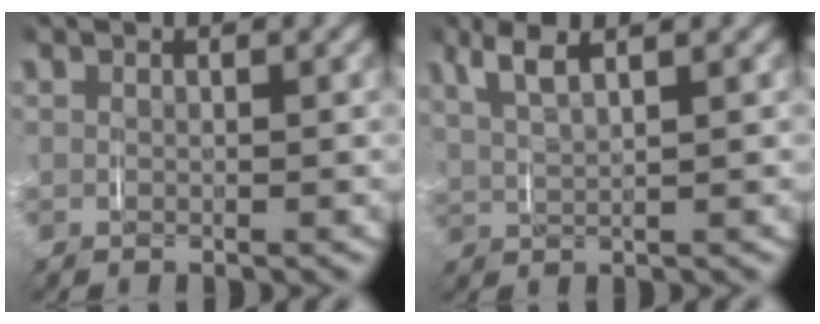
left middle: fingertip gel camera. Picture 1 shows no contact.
{"total": 3.6, "force": [2.0, 1.4, 2.7], "torque": [-0.064, 0.005, 0.036]}